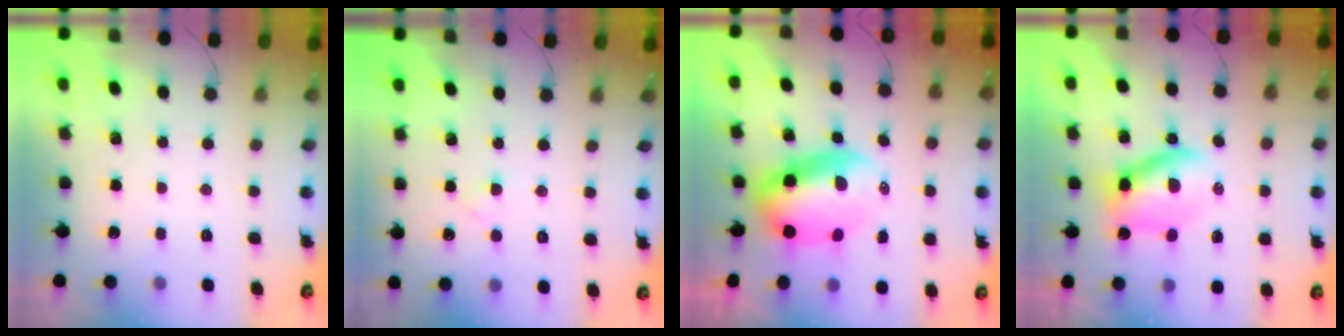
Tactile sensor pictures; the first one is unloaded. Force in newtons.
{"total": 1.5, "press": 1.3, "slide": 0.8}
{"total": 8.9, "press": 8.6, "slide": 2.2}
{"total": 6.5, "press": 6.5, "slide": 0.7}